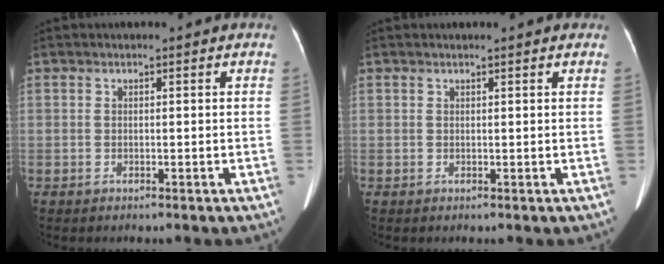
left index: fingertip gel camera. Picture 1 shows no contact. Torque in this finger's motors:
{"motor_torque": [0.02, -0.07, 0.01, -0.01]}